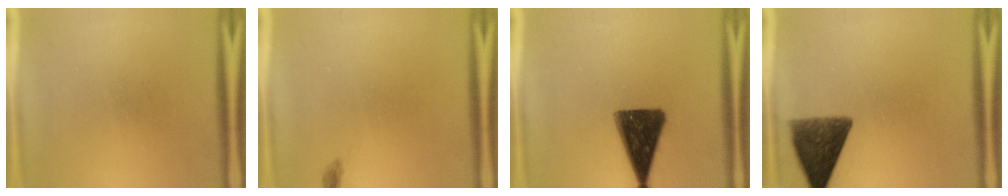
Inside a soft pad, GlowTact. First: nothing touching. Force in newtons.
{"total": 0.7}
{"total": 14.2}
{"total": 10.4}